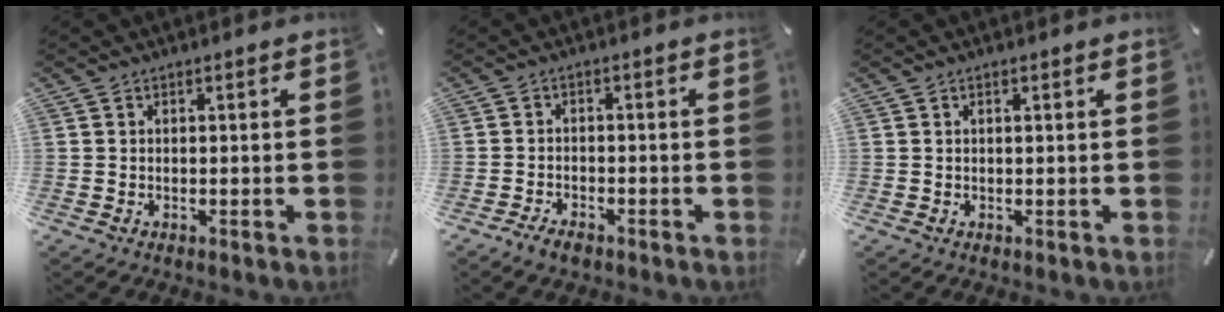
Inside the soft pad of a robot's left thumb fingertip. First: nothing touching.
{"total": 2.8, "force": [-2.3, 1.2, 1.2], "torque": [-0.029, 0.009, -0.045]}
{"total": 0.6, "force": [0.2, 0.1, 0.5], "torque": [-0.010, 0.000, 0.004]}